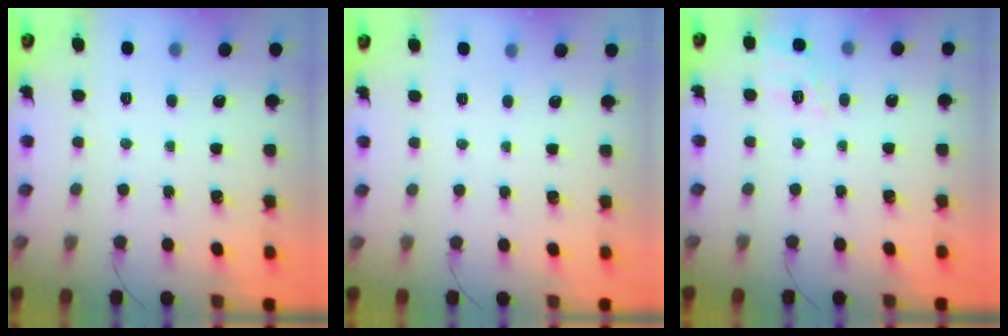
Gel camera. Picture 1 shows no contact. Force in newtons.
{"total": 2.5, "press": 2.4, "slide": 0.5}
{"total": 11.4, "press": 11.4, "slide": 1.1}